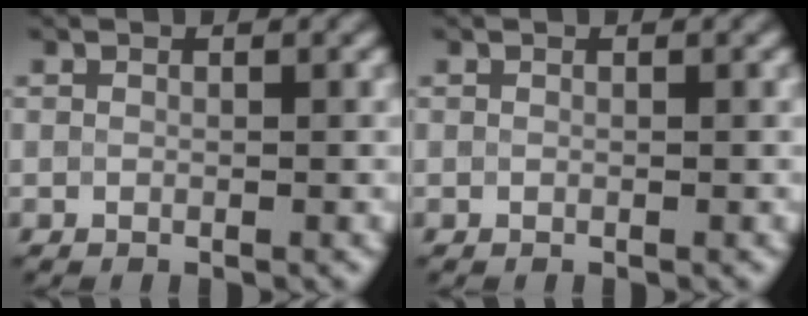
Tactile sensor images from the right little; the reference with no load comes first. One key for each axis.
{"total": 0.0}